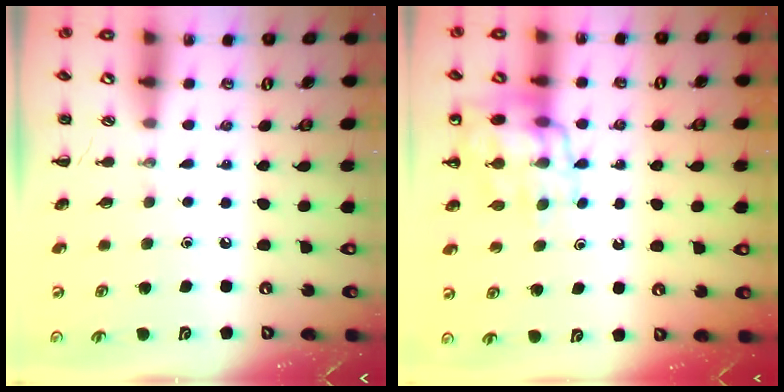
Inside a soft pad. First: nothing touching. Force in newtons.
{"total": 12.0, "press": 11.7, "slide": 2.5}